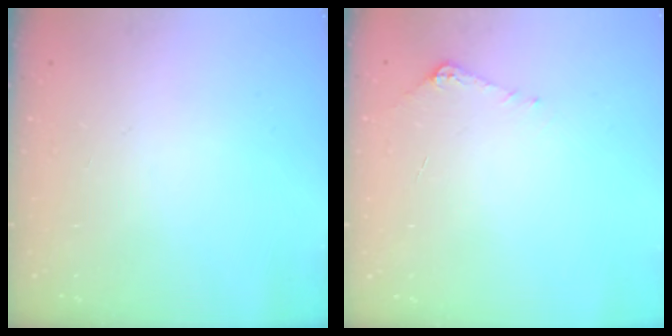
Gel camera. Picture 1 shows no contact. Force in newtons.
{"total": 5.1, "press": 5.0, "slide": 0.7}